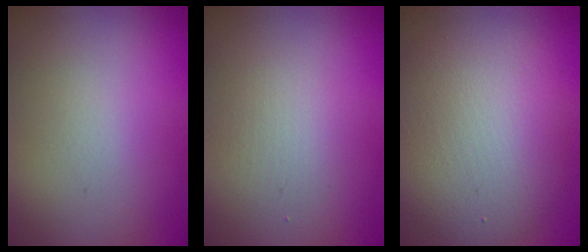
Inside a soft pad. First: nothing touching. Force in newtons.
{"total": 1.6, "press": 1.6, "slide": 0.1}
{"total": 7.1, "press": 7.1, "slide": 0.5}